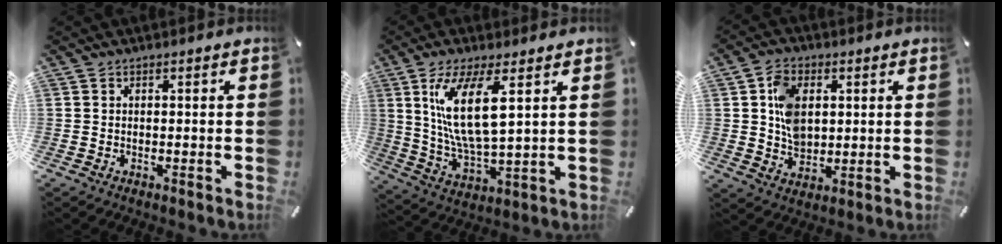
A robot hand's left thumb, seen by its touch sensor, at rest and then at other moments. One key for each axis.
{"total": 13.8, "fx": 5.2, "fy": 4.4, "fz": 12.0, "tx": -0.246, "ty": -0.013, "tz": 0.087}
{"total": 9.3, "fx": 1.8, "fy": 6.9, "fz": 5.9, "tx": -0.107, "ty": 0.007, "tz": 0.035}